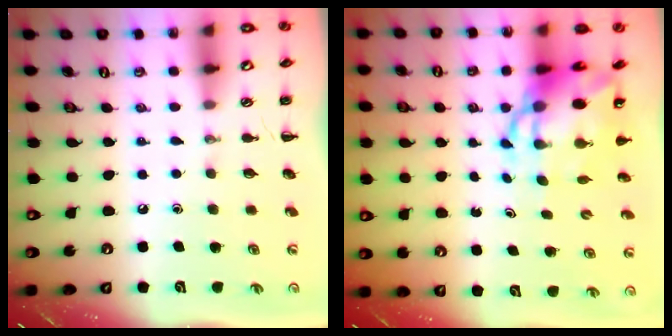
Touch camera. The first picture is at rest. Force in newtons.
{"total": 9.4, "press": 9.1, "slide": 2.4}